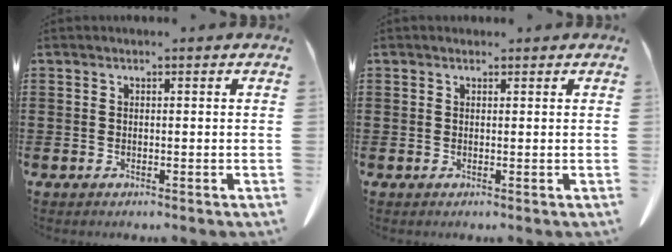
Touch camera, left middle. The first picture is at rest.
{"total": 0.5, "force": [0.3, 0.4, 0.1], "torque": [0.004, -0.001, 0.004]}